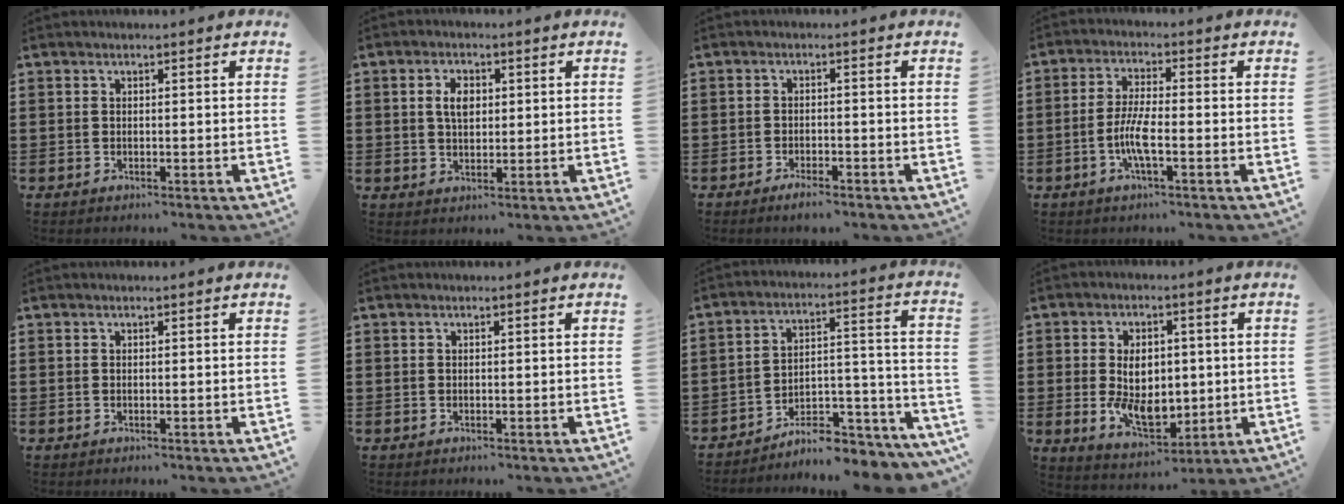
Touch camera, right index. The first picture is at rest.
{"total": 3.7, "force": [0.7, 2.1, 3.0], "torque": [-0.056, 0.008, 0.009]}
{"total": 2.0, "force": [-1.8, 0.1, 0.8], "torque": [-0.015, -0.001, -0.034]}
{"total": 5.6, "force": [-1.9, 1.1, 5.2], "torque": [-0.115, -0.009, -0.042]}
{"total": 0.0}
{"total": 0.0}
{"total": 6.7, "force": [-6.0, 1.7, 2.5], "torque": [-0.033, 0.006, -0.114]}
{"total": 8.3, "force": [-0.3, 5.4, 6.3], "torque": [-0.114, -0.001, -0.010]}